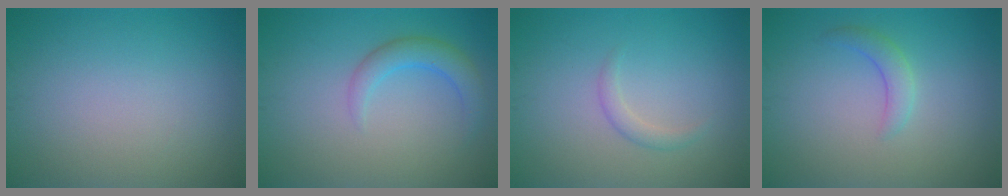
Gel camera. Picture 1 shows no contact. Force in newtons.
{"total": 2.7, "press": 2.7, "slide": 0.2}
{"total": 1.2, "press": 1.2, "slide": 0.1}
{"total": 1.8, "press": 1.8, "slide": 0.1}